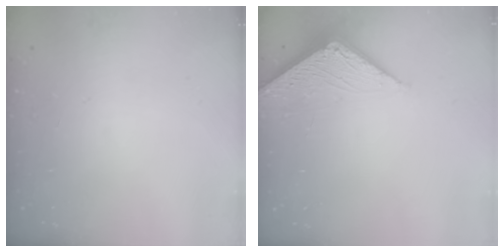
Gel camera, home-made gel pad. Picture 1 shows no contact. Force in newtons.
{"total": 4.0, "press": 4.0, "slide": 0.5}